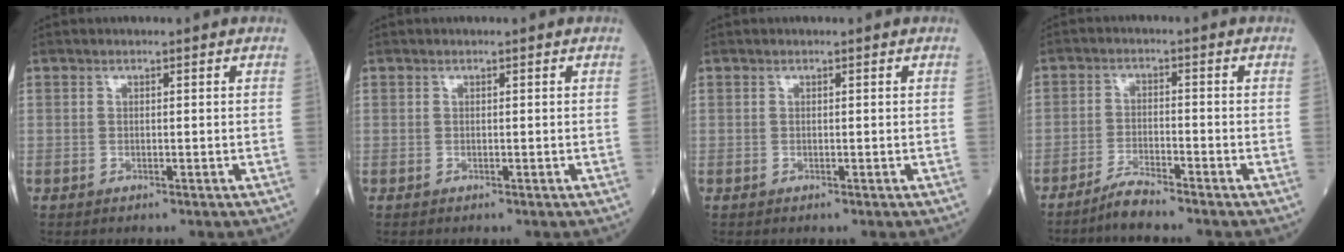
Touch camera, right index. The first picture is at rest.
{"total": 0.0}
{"total": 0.0}
{"total": 3.7, "force": [-3.4, -0.4, 1.2], "torque": [-0.026, -0.014, -0.071]}